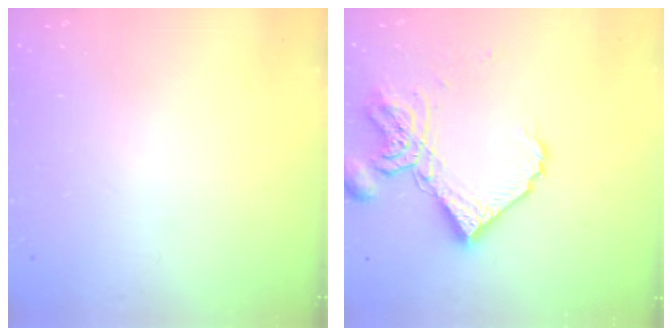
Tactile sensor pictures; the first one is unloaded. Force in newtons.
{"total": 13.7, "press": 13.6, "slide": 1.7}